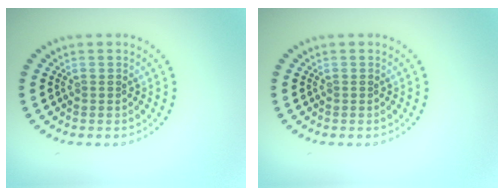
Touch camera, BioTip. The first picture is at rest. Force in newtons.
{"total": 0.0}